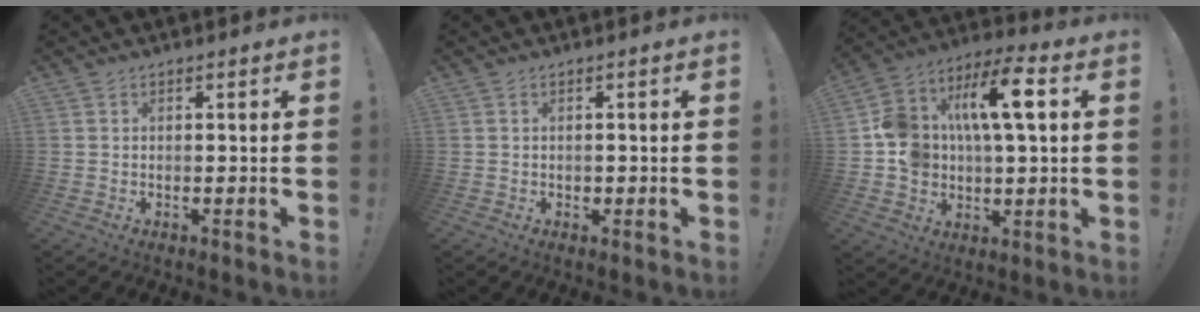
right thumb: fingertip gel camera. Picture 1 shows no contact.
{"total": 0.9, "force": [-0.1, 0.8, 0.2], "torque": [-0.002, 0.002, -0.002]}
{"total": 14.7, "force": [3.2, 10.0, 10.3], "torque": [-0.172, 0.011, 0.059]}